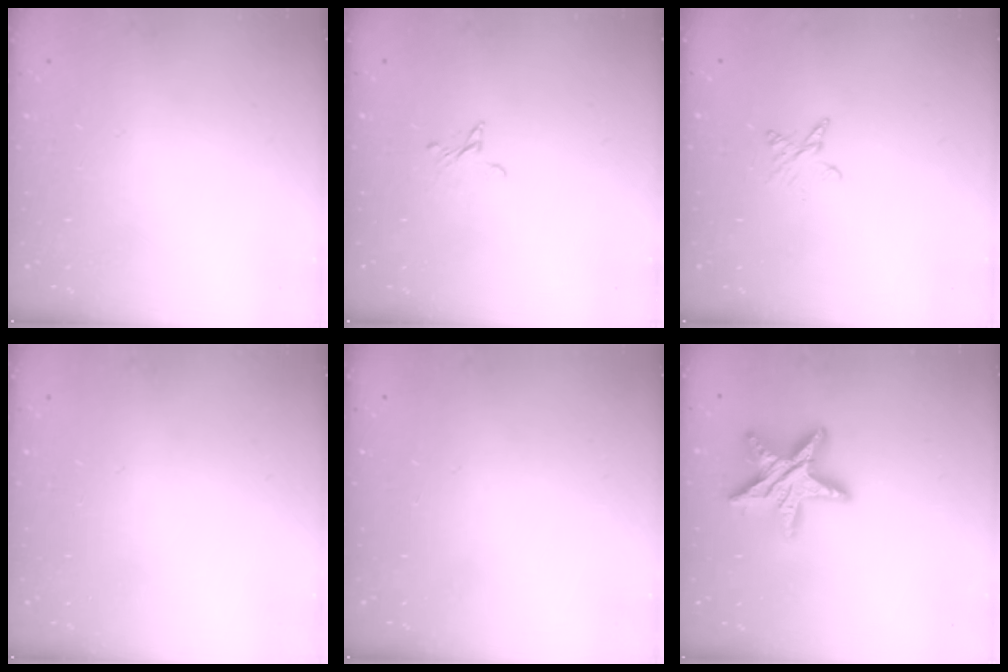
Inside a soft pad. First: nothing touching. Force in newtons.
{"total": 2.5, "press": 2.5, "slide": 0.2}
{"total": 3.1, "press": 3.1, "slide": 0.4}
{"total": 0.0}
{"total": 0.0}
{"total": 15.6, "press": 15.6, "slide": 0.9}